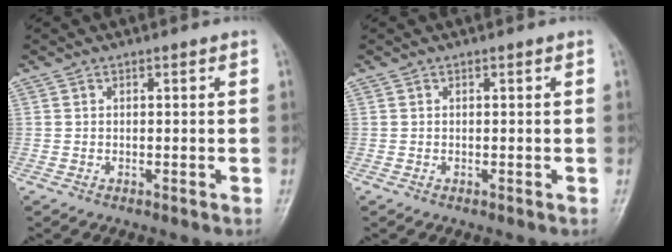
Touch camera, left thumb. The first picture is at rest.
{"total": 0.0}